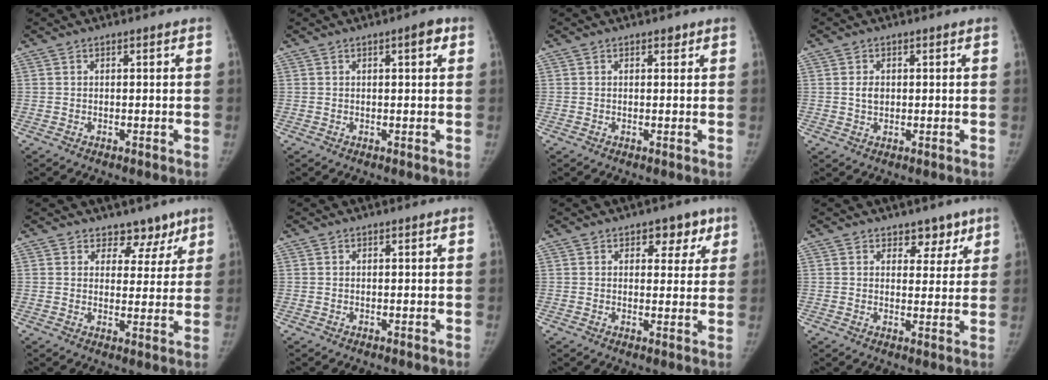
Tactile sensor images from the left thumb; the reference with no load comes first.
{"total": 2.4, "force": [1.0, 0.7, 2.1], "torque": [-0.026, 0.001, 0.010]}
{"total": 0.7, "force": [0.5, 0.4, 0.3], "torque": [0.003, -0.004, 0.004]}
{"total": 2.3, "force": [0.3, 1.7, 1.6], "torque": [-0.020, -0.002, 0.008]}
{"total": 5.9, "force": [4.3, 3.9, 0.9], "torque": [0.031, -0.025, 0.055]}
{"total": 0.0}
{"total": 5.3, "force": [2.8, 3.6, 2.7], "torque": [0.007, -0.009, 0.031]}
{"total": 4.5, "force": [3.2, 2.9, 1.3], "torque": [0.019, -0.018, 0.044]}